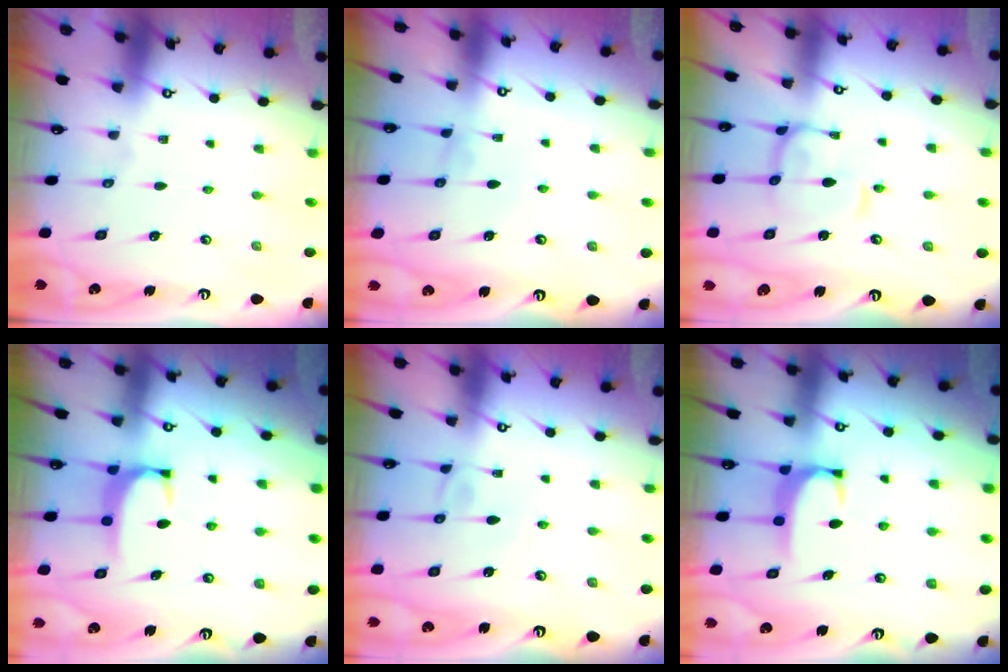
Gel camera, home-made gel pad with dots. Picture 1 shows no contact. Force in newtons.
{"total": 0.9, "press": 0.8, "slide": 0.2}
{"total": 3.2, "press": 3.1, "slide": 0.5}
{"total": 1.8, "press": 1.7, "slide": 0.5}
{"total": 3.6, "press": 3.6, "slide": 0.0}
{"total": 1.9, "press": 1.9, "slide": 0.6}